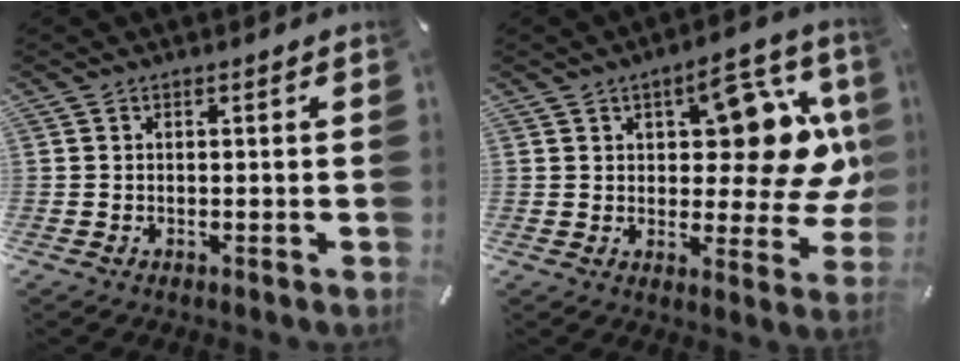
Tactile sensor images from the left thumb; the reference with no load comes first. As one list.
[{"total": 17.6, "force": [5.0, 8.9, 14.3], "torque": [-0.173, -0.033, 0.081]}]